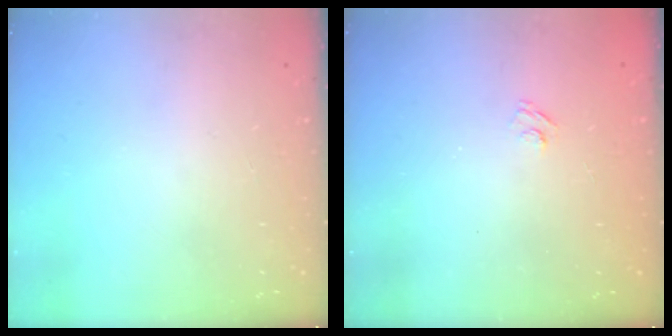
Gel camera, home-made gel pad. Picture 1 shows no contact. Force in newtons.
{"total": 2.7, "press": 2.5, "slide": 0.9}